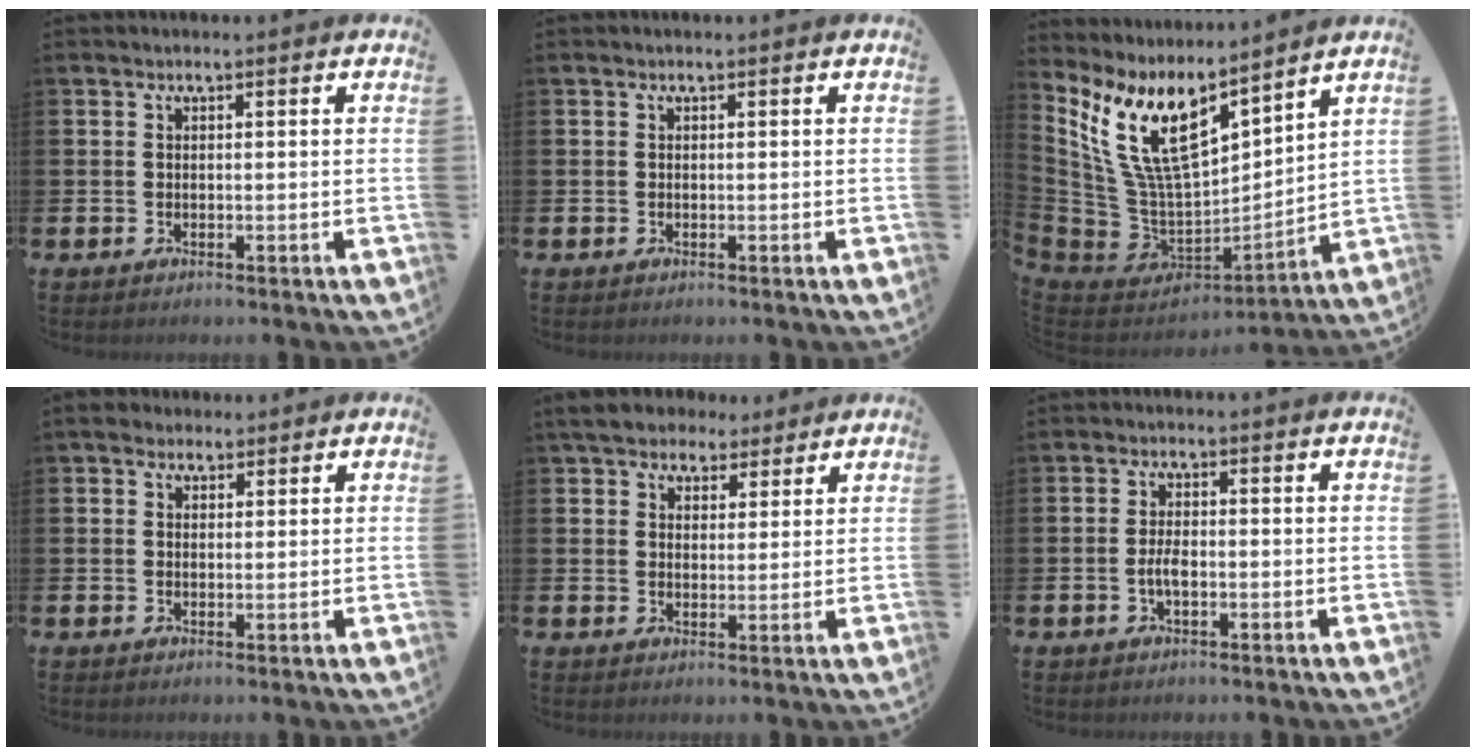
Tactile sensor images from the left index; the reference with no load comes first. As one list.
[{"total": 0.0}, {"total": 12.8, "force": [8.1, 5.8, 8.0], "torque": [-0.193, -0.044, 0.155]}, {"total": 2.6, "force": [2.2, 1.5, 0.0], "torque": [0.009, -0.005, 0.036]}, {"total": 5.5, "force": [4.8, 2.5, 0.8], "torque": [-0.022, -0.017, 0.086]}, {"total": 2.3, "force": [-1.0, 0.8, 1.9], "torque": [-0.032, 0.001, -0.019]}]